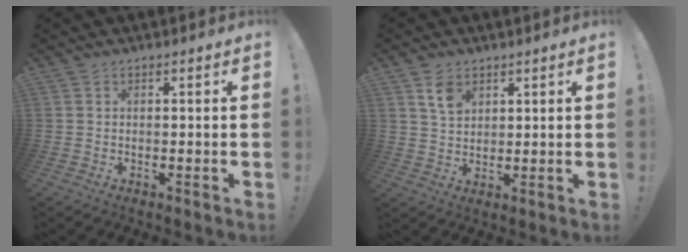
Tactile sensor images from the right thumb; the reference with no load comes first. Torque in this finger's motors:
{"motor_torque": [1.17, 1.09, 0.00, -0.30, 0.00]}